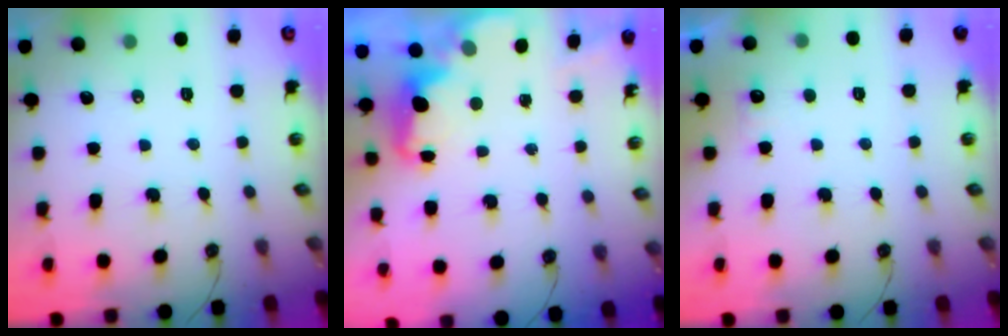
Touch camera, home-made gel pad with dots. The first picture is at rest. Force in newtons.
{"total": 2.4, "press": 2.3, "slide": 0.5}
{"total": 2.1, "press": 1.9, "slide": 0.9}